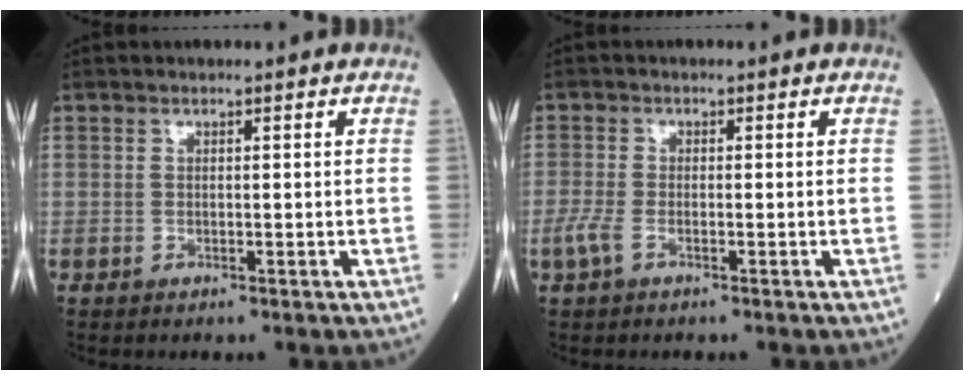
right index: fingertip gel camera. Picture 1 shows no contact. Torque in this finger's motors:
{"motor_torque": [0.00, -0.23, 0.10, 0.01]}